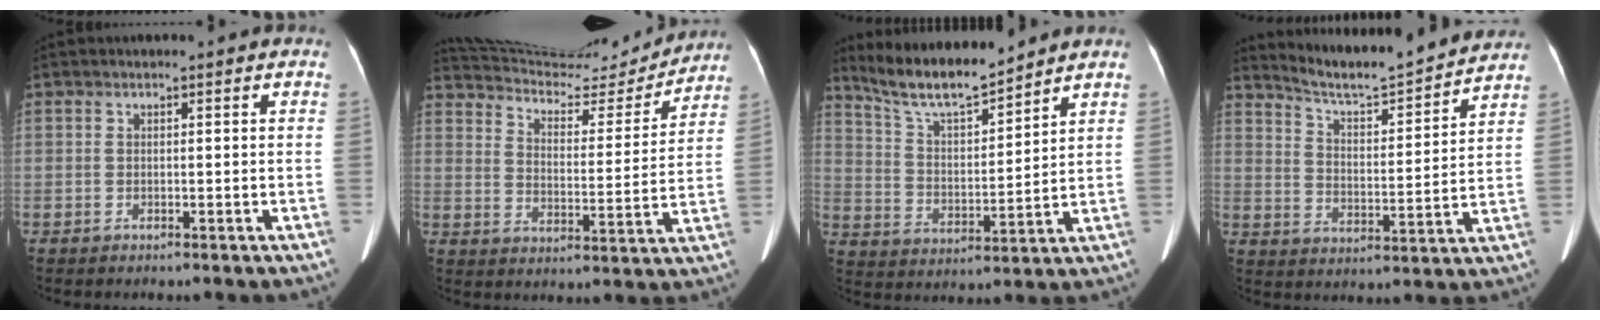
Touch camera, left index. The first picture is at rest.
{"total": 19.5, "force": [18.7, 2.9, 4.8], "torque": [-0.075, -0.019, 0.265]}
{"total": 10.9, "force": [10.1, 0.6, 4.0], "torque": [-0.082, 0.001, 0.191]}
{"total": 13.6, "force": [13.2, 0.2, 3.5], "torque": [-0.065, 0.002, 0.200]}